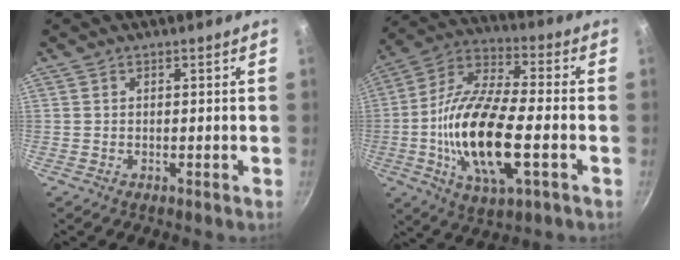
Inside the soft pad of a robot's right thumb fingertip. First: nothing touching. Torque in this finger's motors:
{"motor_torque": [0.07, 1.36, 1.87, -0.88, 0.45]}